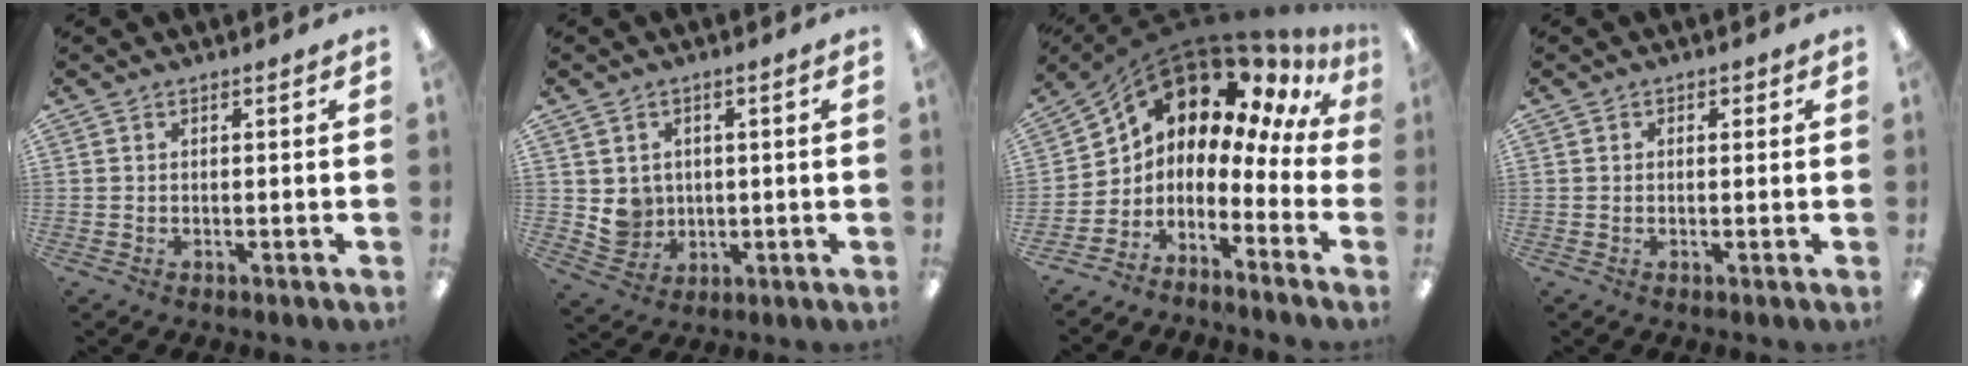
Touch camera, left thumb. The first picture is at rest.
{"total": 5.8, "force": [1.3, 5.6, 1.0], "torque": [-0.012, -0.004, 0.030]}
{"total": 9.7, "force": [7.9, 4.1, 4.0], "torque": [-0.080, -0.080, 0.128]}
{"total": 1.0, "force": [0.2, 0.9, 0.4], "torque": [0.001, 0.002, 0.001]}